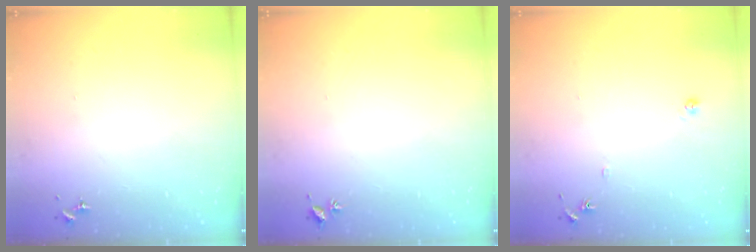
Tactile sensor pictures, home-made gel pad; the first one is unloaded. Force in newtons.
{"total": 2.0, "press": 2.0, "slide": 0.3}
{"total": 5.8, "press": 5.8, "slide": 0.6}